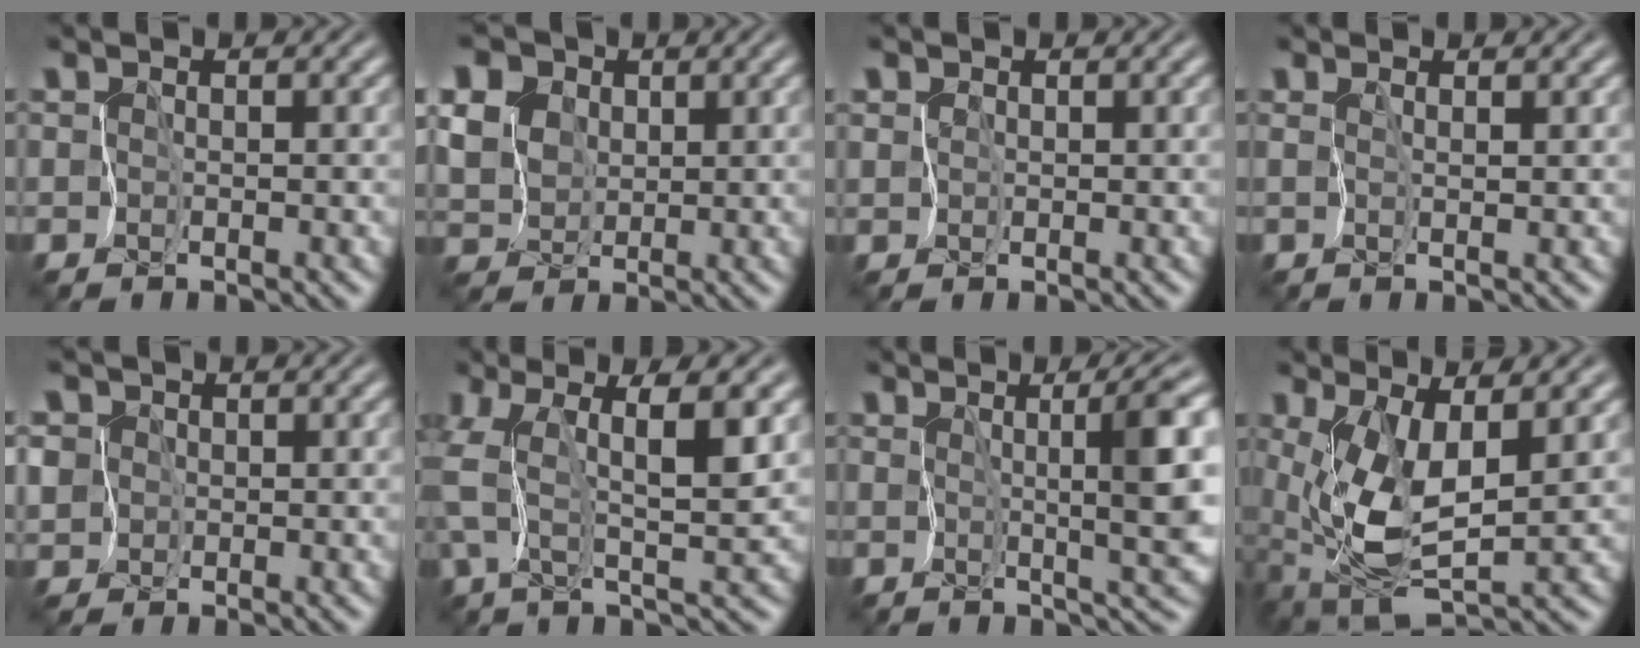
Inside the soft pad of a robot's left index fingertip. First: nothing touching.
{"total": 11.0, "force": [4.7, 8.6, 4.9], "torque": [-0.127, 0.024, 0.071]}
{"total": 0.7, "force": [0.3, 0.6, -0.2], "torque": [0.003, -0.004, 0.003]}
{"total": 0.9, "force": [0.6, -0.4, 0.6], "torque": [-0.007, -0.007, 0.009]}
{"total": 3.0, "force": [0.8, 2.8, 0.5], "torque": [-0.024, 0.012, 0.010]}
{"total": 6.6, "force": [1.2, 1.4, 6.3], "torque": [-0.122, 0.006, 0.014]}
{"total": 6.7, "force": [1.1, 0.9, 6.6], "torque": [-0.087, -0.002, 0.016]}
{"total": 6.9, "force": [0.5, 2.8, 6.3], "torque": [-0.138, -0.016, 0.011]}